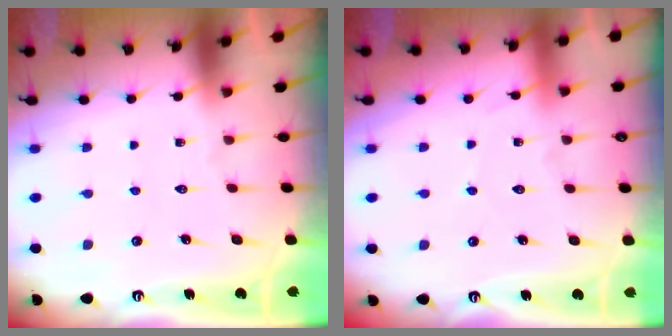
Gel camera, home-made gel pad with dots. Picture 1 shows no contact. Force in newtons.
{"total": 1.9, "press": 1.9, "slide": 0.2}